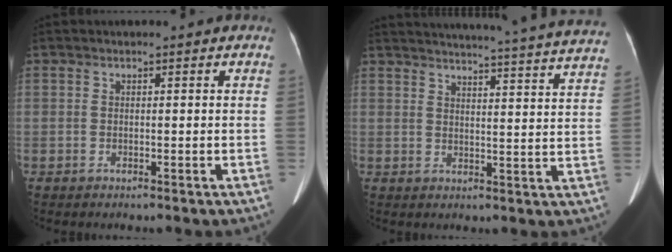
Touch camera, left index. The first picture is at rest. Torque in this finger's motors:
{"motor_torque": [0.19, -1.95, 0.14, 0.06]}